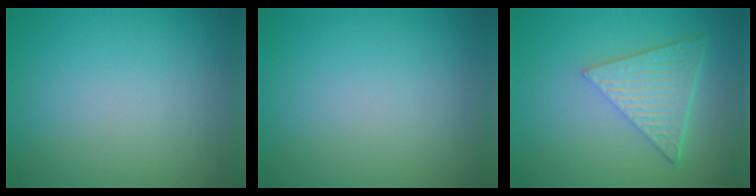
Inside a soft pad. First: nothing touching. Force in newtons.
{"total": 0.0}
{"total": 6.6, "press": 4.7, "slide": 4.6}